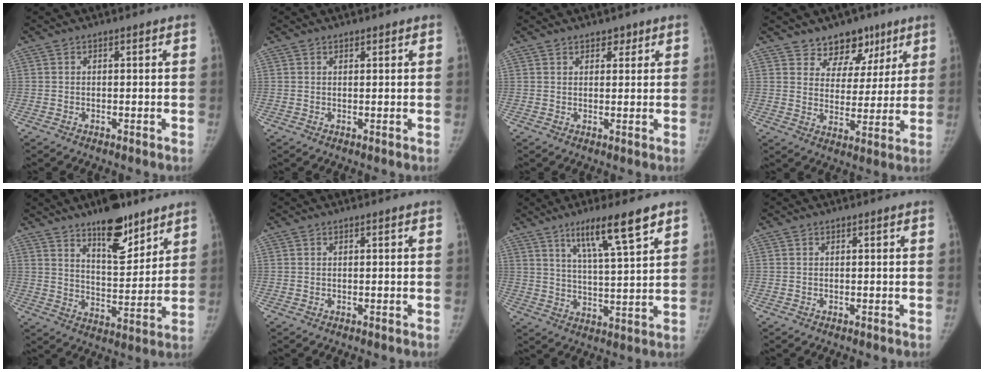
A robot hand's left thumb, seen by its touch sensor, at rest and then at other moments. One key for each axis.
{"total": 0.6, "fx": 0.5, "fy": 0.3, "fz": 0.0, "tx": 0.003, "ty": -0.004, "tz": 0.007}
{"total": 2.0, "fx": 1.3, "fy": 1.3, "fz": 0.7, "tx": 0.009, "ty": -0.004, "tz": 0.014}
{"total": 9.9, "fx": 6.8, "fy": 6.8, "fz": 2.5, "tx": 0.017, "ty": -0.031, "tz": 0.106}
{"total": 13.3, "fx": 9.3, "fy": 5.0, "fz": 8.1, "tx": -0.089, "ty": -0.065, "tz": 0.150}
{"total": 0.0}
{"total": 11.7, "fx": 7.3, "fy": 1.4, "fz": 9.0, "tx": -0.146, "ty": -0.034, "tz": 0.125}
{"total": 0.0}